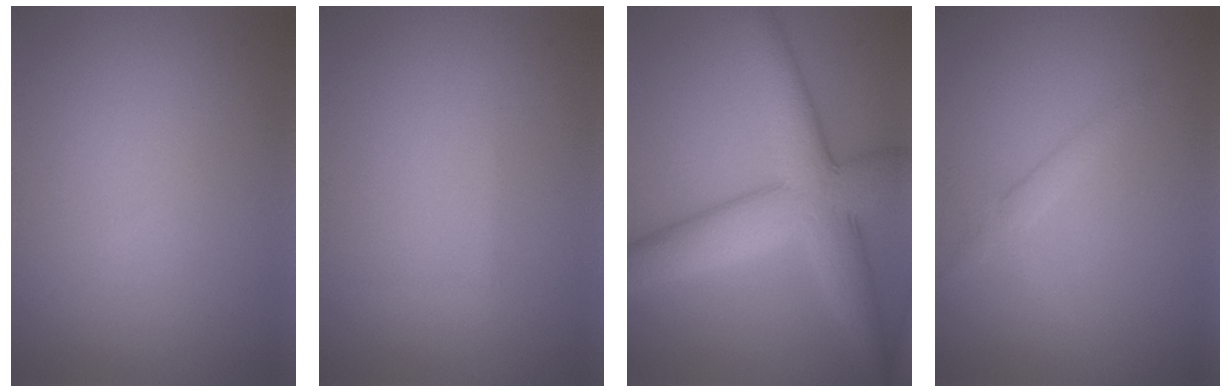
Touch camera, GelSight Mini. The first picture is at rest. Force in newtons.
{"total": 0.5, "press": 0.5, "slide": 0.1}
{"total": 8.3, "press": 8.3, "slide": 0.1}
{"total": 1.6, "press": 1.6, "slide": 0.1}